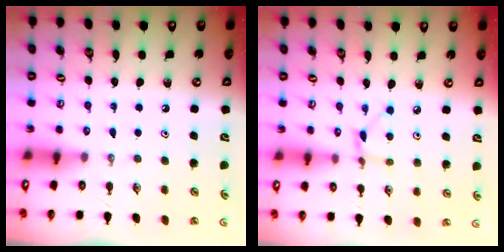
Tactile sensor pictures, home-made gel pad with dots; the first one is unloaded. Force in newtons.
{"total": 2.7, "press": 2.7, "slide": 0.3}